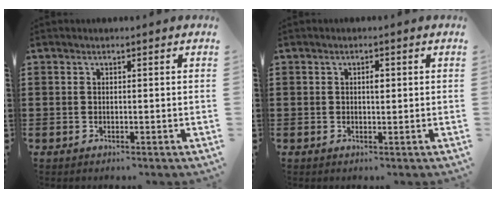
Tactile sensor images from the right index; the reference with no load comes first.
{"total": 1.4, "force": [0.3, 0.5, 1.3], "torque": [-0.018, 0.000, 0.001]}